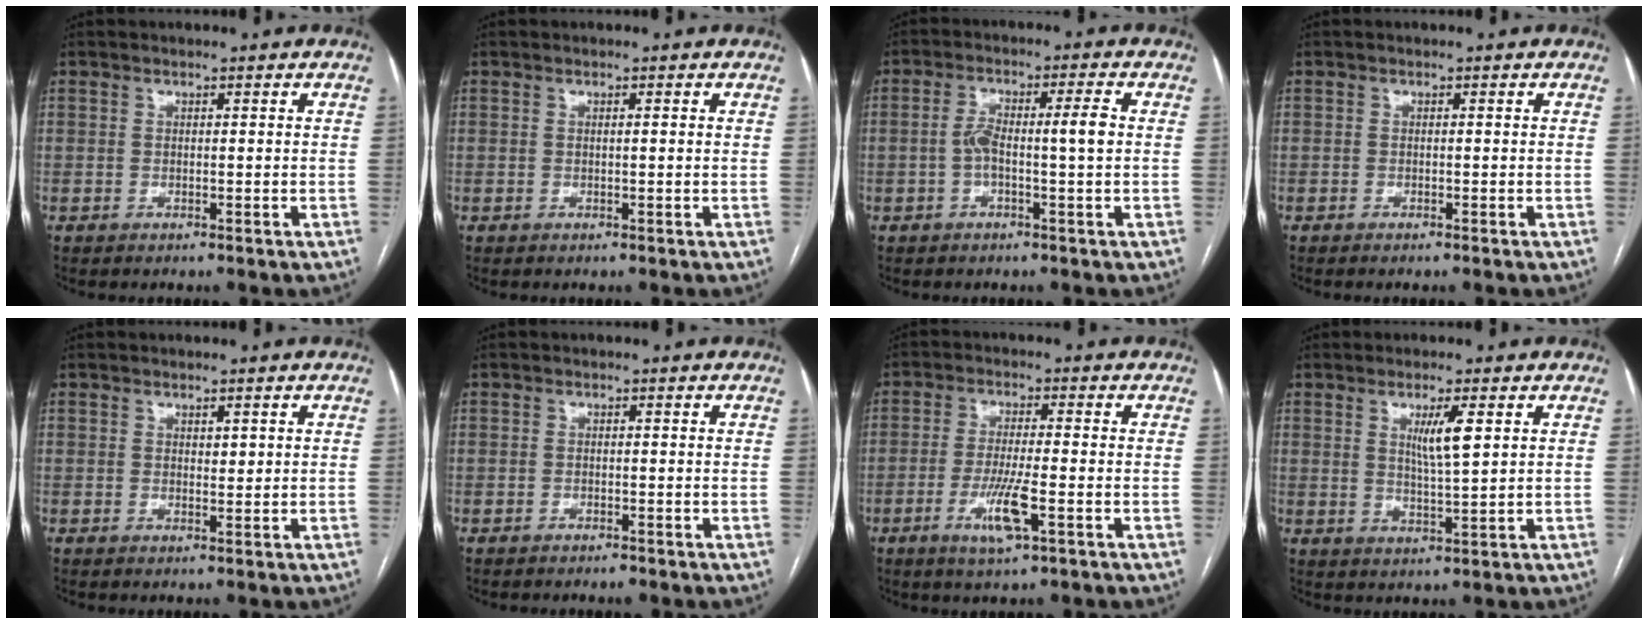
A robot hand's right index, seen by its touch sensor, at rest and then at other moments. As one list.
[{"total": 0.6, "force": [0.2, -0.1, 0.5], "torque": [-0.009, 0.001, 0.002]}, {"total": 5.8, "force": [-0.4, 0.5, 5.8], "torque": [-0.109, 0.021, -0.007]}, {"total": 0.7, "force": [-0.5, -0.1, 0.4], "torque": [-0.006, 0.000, -0.009]}, {"total": 1.0, "force": [0.4, 0.5, 0.7], "torque": [-0.009, -0.003, 0.008]}, {"total": 1.0, "force": [-0.9, 0.3, 0.5], "torque": [-0.009, 0.000, -0.010]}, {"total": 6.7, "force": [-2.7, 0.4, 6.1], "torque": [-0.120, -0.013, -0.048]}, {"total": 4.7, "force": [1.6, 0.0, 4.4], "torque": [-0.080, -0.007, 0.031]}]